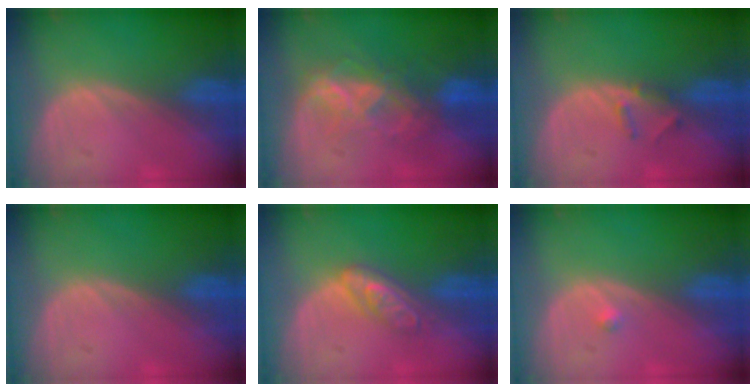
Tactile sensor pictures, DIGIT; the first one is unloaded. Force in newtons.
{"total": 6.7, "press": 6.5, "slide": 1.5}
{"total": 1.9, "press": 1.7, "slide": 0.9}
{"total": 0.0}
{"total": 4.7, "press": 4.3, "slide": 1.9}
{"total": 0.7, "press": 0.7, "slide": 0.1}